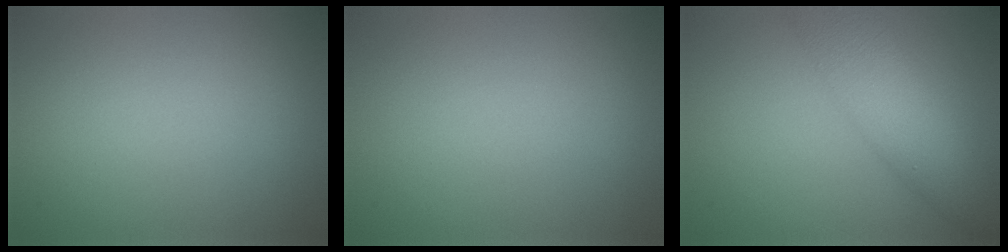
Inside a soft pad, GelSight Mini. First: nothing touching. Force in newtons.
{"total": 0.0}
{"total": 6.4, "press": 6.4, "slide": 0.2}